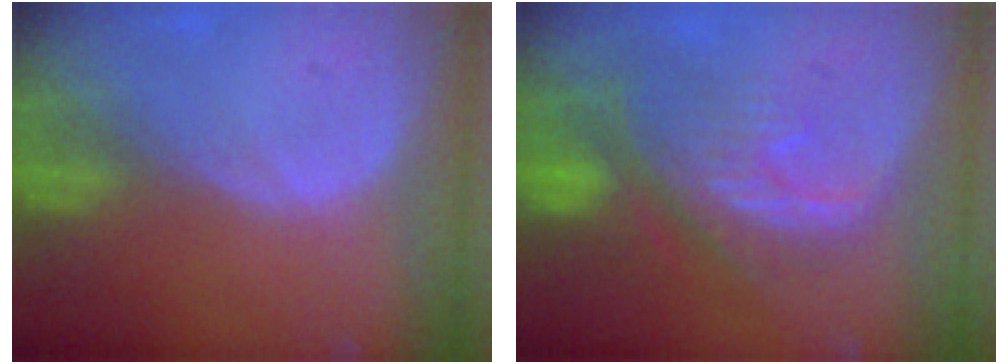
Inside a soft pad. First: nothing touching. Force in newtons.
{"total": 10.2, "press": 8.9, "slide": 4.9}